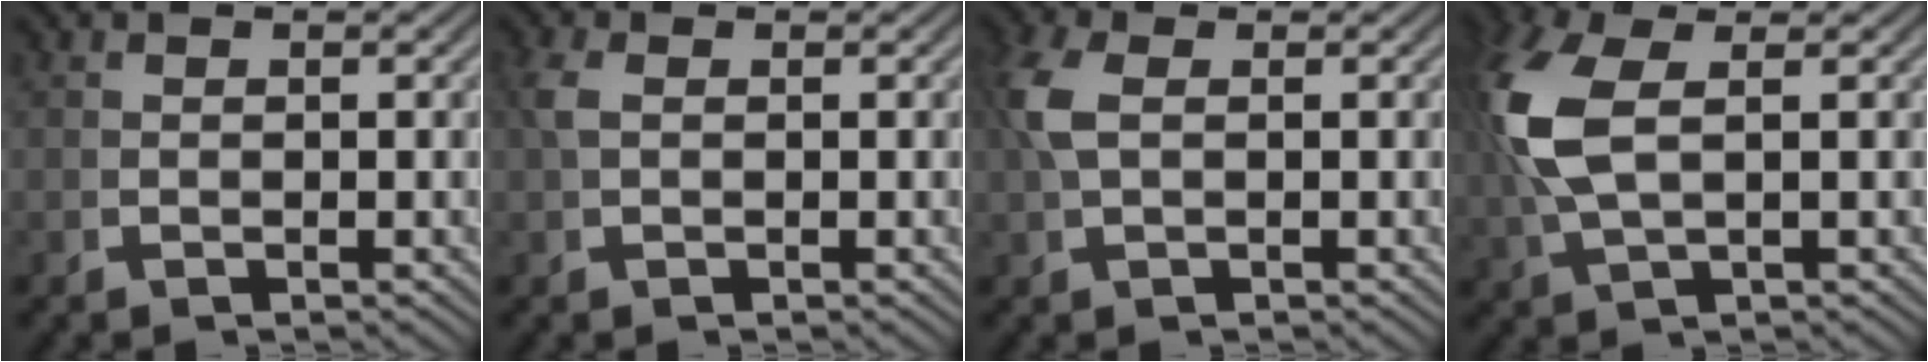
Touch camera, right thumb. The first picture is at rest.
{"total": 0.9, "force": [0.4, 0.2, 0.8], "torque": [-0.027, 0.000, 0.013]}
{"total": 2.1, "force": [0.7, 0.8, 1.8], "torque": [-0.057, 0.000, 0.021]}
{"total": 5.5, "force": [1.2, 2.5, 4.7], "torque": [-0.136, -0.008, 0.040]}